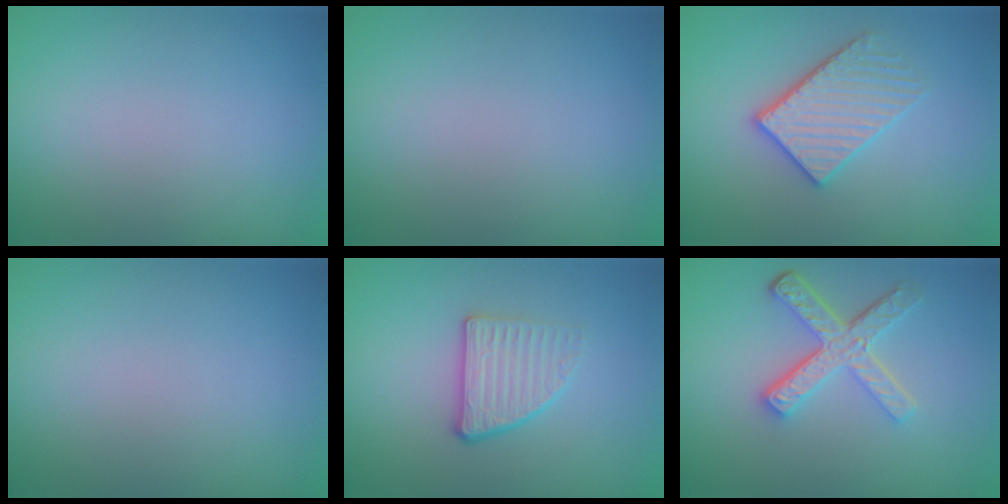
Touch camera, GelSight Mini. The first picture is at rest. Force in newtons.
{"total": 0.0}
{"total": 3.4, "press": 3.1, "slide": 1.2}
{"total": 0.0}
{"total": 2.9, "press": 2.5, "slide": 1.4}
{"total": 4.8, "press": 3.6, "slide": 3.2}